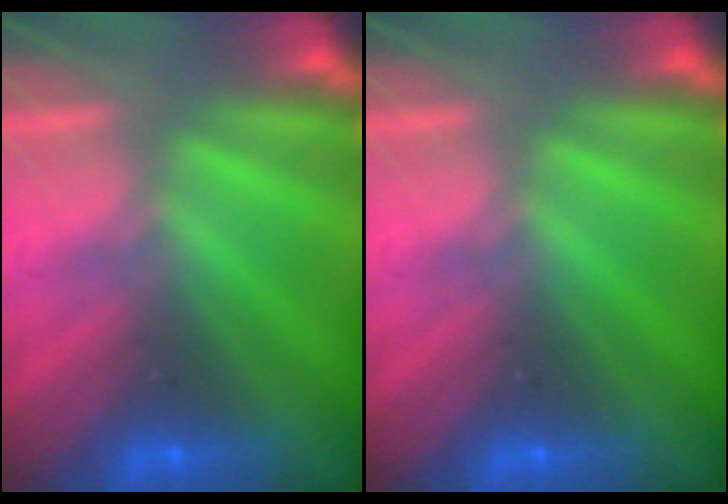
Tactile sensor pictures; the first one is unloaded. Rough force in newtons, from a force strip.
{"total": 0.0}